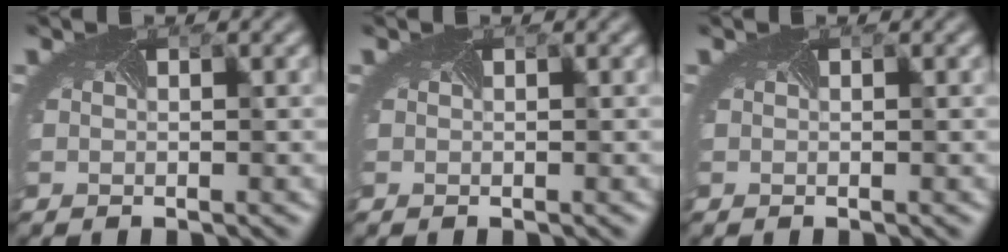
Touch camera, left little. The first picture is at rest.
{"total": 0.0}
{"total": 0.0}